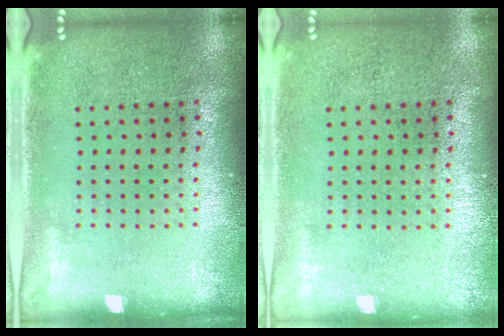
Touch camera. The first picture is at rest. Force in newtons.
{"total": 0.0}